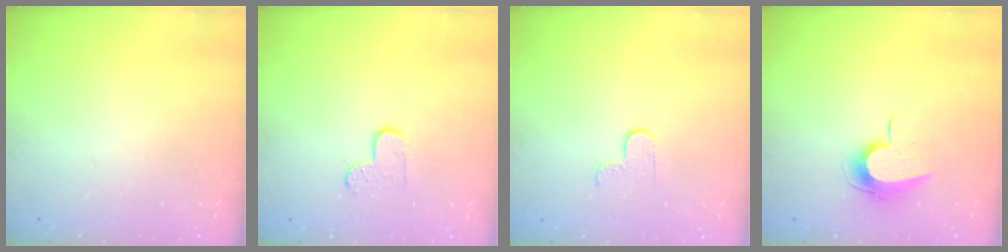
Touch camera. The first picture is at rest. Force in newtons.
{"total": 4.8, "press": 4.7, "slide": 0.5}
{"total": 2.7, "press": 2.6, "slide": 0.4}
{"total": 9.2, "press": 9.2, "slide": 0.8}